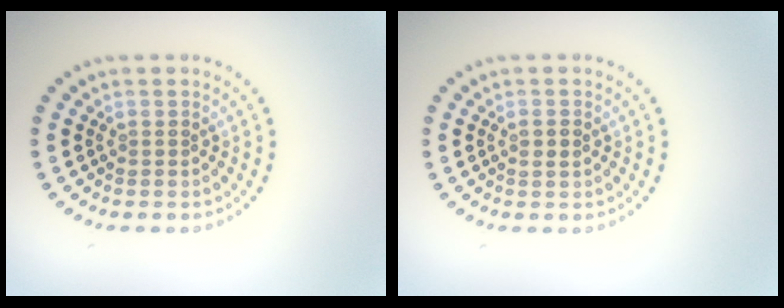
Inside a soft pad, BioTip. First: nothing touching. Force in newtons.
{"total": 1.1, "press": 1.0, "slide": 0.3}